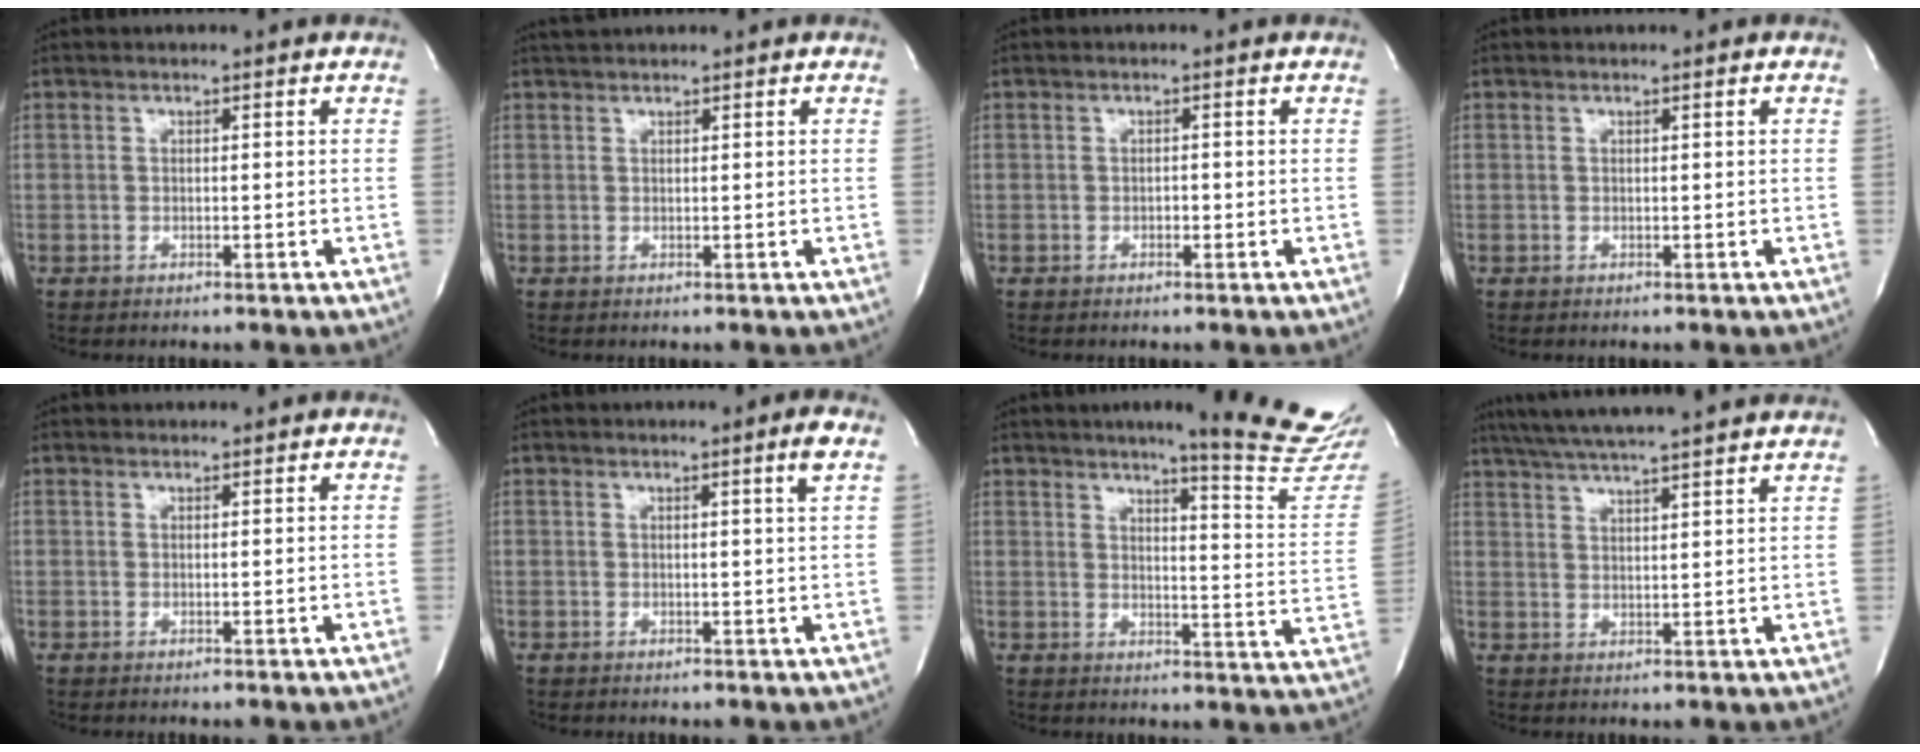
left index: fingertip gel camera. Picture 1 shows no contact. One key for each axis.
{"total": 1.7, "fx": 1.7, "fy": -0.1, "fz": 0.4, "tx": -0.006, "ty": 0.019, "tz": 0.035}
{"total": 0.6, "fx": -0.3, "fy": 0.4, "fz": 0.4, "tx": -0.003, "ty": 0.003, "tz": -0.005}
{"total": 0.0}
{"total": 1.4, "fx": 1.3, "fy": 0.2, "fz": 0.0, "tx": -0.010, "ty": 0.011, "tz": 0.021}
{"total": 1.9, "fx": 0.9, "fy": -0.7, "fz": 1.5, "tx": -0.024, "ty": -0.009, "tz": 0.016}
{"total": 16.9, "fx": 14.7, "fy": -1.0, "fz": 8.2, "tx": -0.098, "ty": -0.099, "tz": 0.166}
{"total": 18.6, "fx": 16.5, "fy": 0.0, "fz": 8.6, "tx": -0.152, "ty": 0.023, "tz": 0.229}